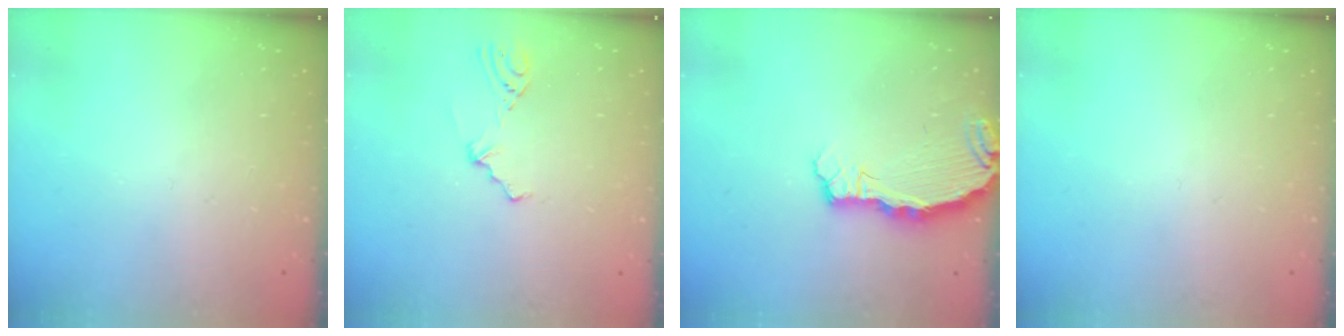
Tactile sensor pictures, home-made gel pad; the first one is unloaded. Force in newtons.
{"total": 2.1, "press": 1.1, "slide": 1.8}
{"total": 4.4, "press": 4.4, "slide": 0.4}
{"total": 0.0}